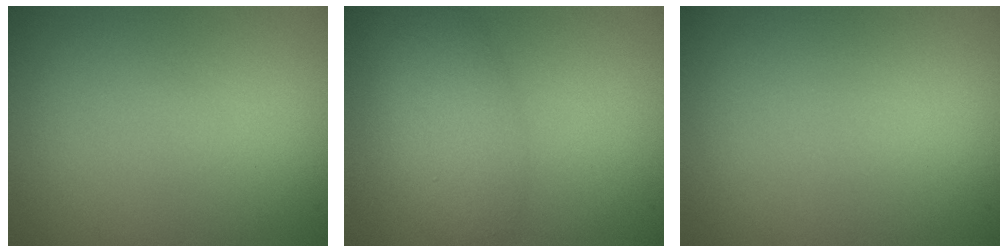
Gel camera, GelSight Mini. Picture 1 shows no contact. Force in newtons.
{"total": 3.9, "press": 3.9, "slide": 0.1}
{"total": 0.0}